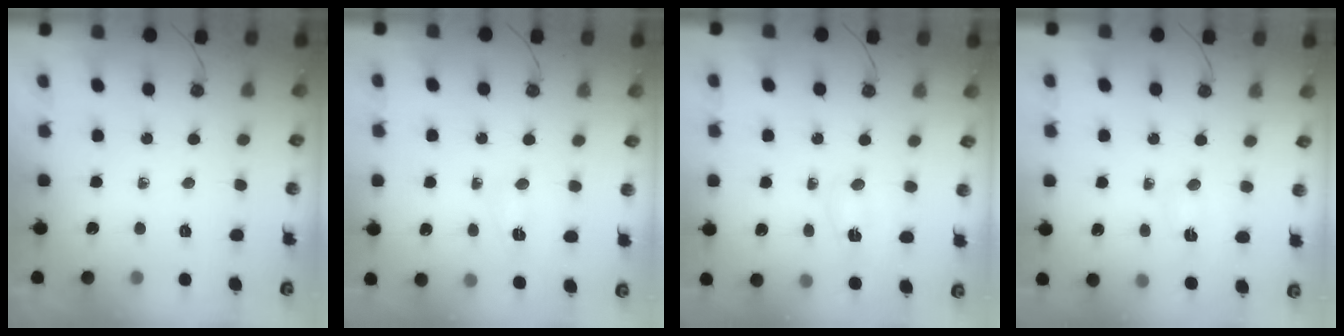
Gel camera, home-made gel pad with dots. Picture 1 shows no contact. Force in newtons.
{"total": 2.9, "press": 2.8, "slide": 0.5}
{"total": 3.2, "press": 3.2, "slide": 0.4}
{"total": 2.2, "press": 2.2, "slide": 0.2}